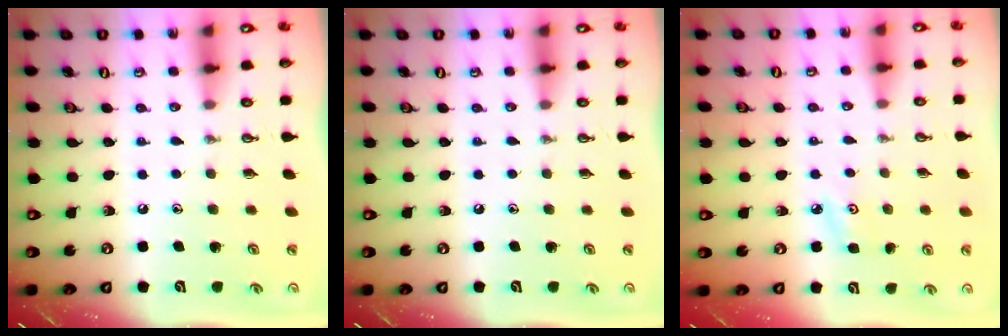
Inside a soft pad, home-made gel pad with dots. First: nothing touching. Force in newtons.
{"total": 0.0}
{"total": 3.8, "press": 3.7, "slide": 0.4}